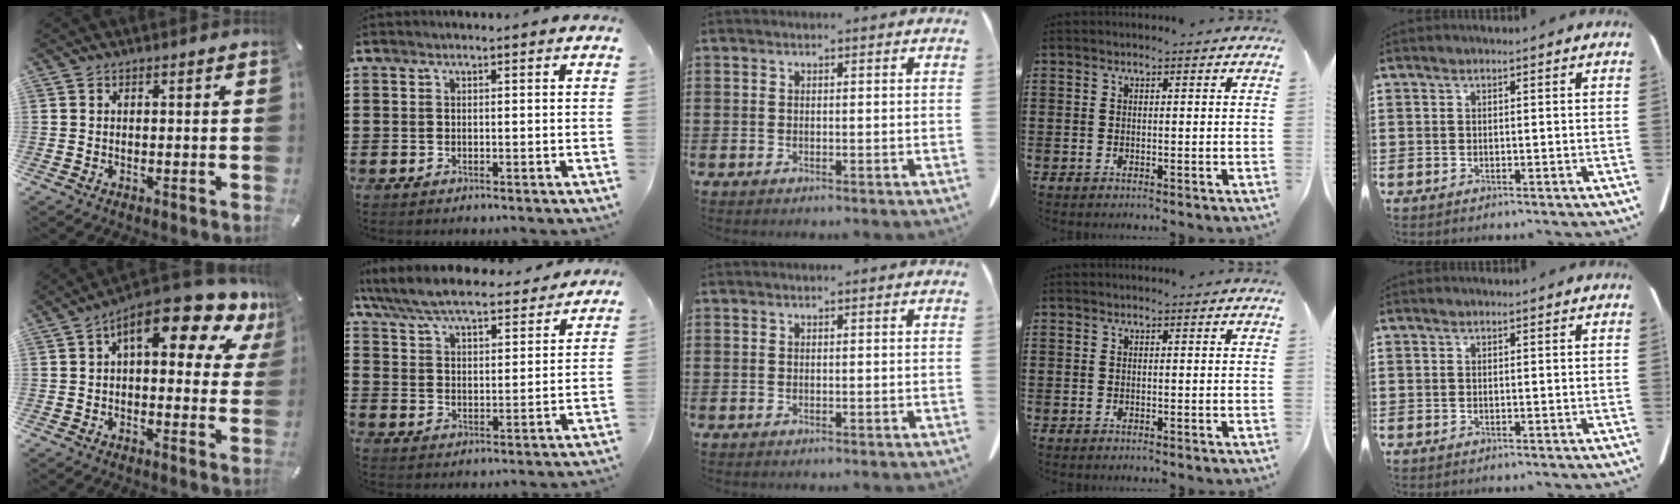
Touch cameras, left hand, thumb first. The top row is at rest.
{"thumb": {"total": 15.2, "force": [8.0, 5.6, 11.7], "torque": [-0.167, -0.050, 0.126]}, "index": {"total": 7.8, "force": [7.3, 1.0, 2.6], "torque": [-0.083, -0.039, 0.129]}}